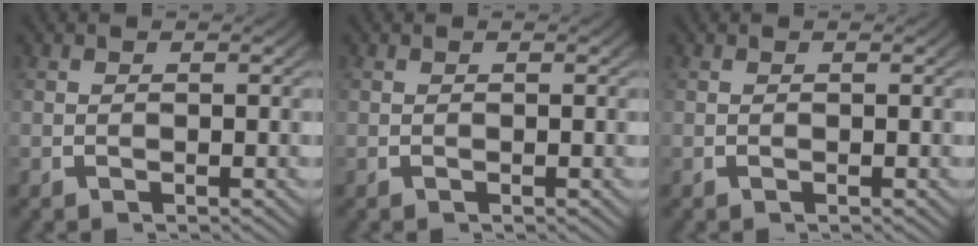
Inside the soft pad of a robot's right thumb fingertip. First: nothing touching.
{"total": 0.0}
{"total": 0.0}